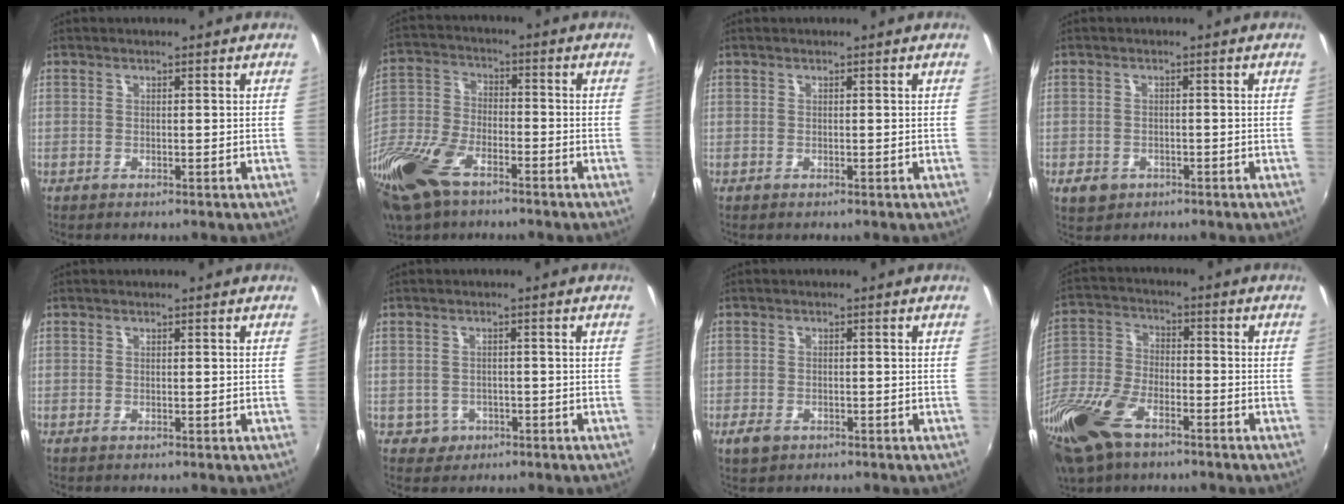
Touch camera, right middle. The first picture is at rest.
{"total": 19.6, "force": [-12.3, 9.6, 11.8], "torque": [-0.292, -0.032, -0.242]}
{"total": 0.0}
{"total": 3.5, "force": [-1.6, 2.8, 1.4], "torque": [-0.032, -0.001, -0.021]}
{"total": 0.0}
{"total": 3.2, "force": [-1.2, 2.9, 0.5], "torque": [-0.019, 0.004, -0.013]}
{"total": 2.7, "force": [-1.6, 1.8, 1.3], "torque": [-0.029, -0.003, -0.027]}
{"total": 21.5, "force": [-13.2, 10.6, 13.2], "torque": [-0.325, -0.036, -0.253]}